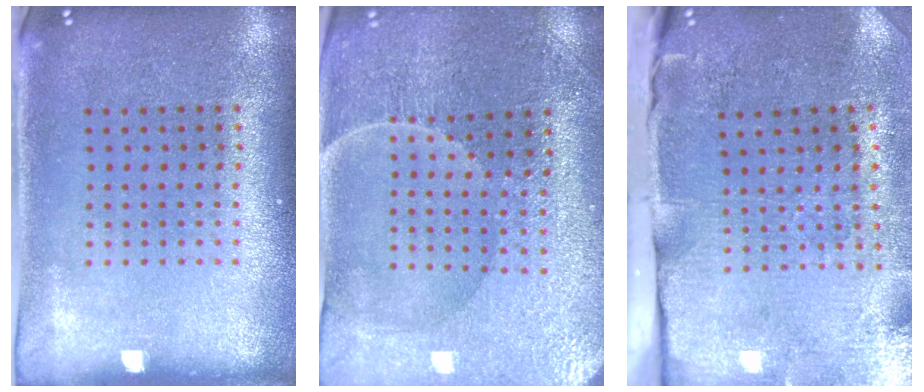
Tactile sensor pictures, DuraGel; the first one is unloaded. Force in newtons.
{"total": 1.9, "press": 1.9, "slide": 0.2}
{"total": 4.8, "press": 3.9, "slide": 2.9}